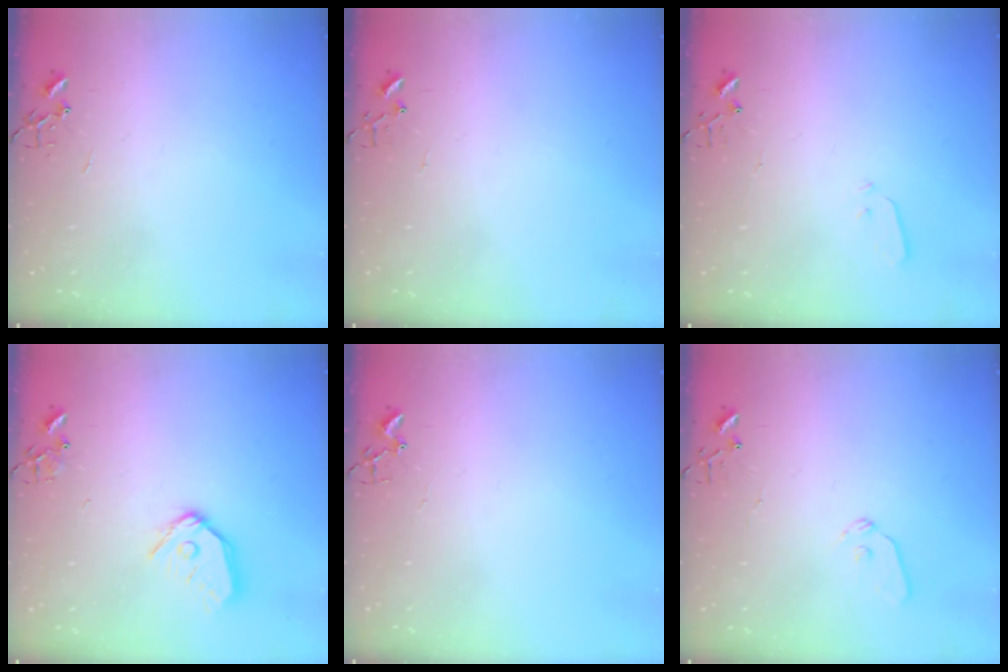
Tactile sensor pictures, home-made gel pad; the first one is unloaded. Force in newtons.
{"total": 4.2, "press": 4.2, "slide": 0.4}
{"total": 3.4, "press": 3.3, "slide": 0.7}
{"total": 12.5, "press": 12.4, "slide": 1.6}
{"total": 1.8, "press": 1.8, "slide": 0.2}
{"total": 6.0, "press": 5.9, "slide": 0.8}